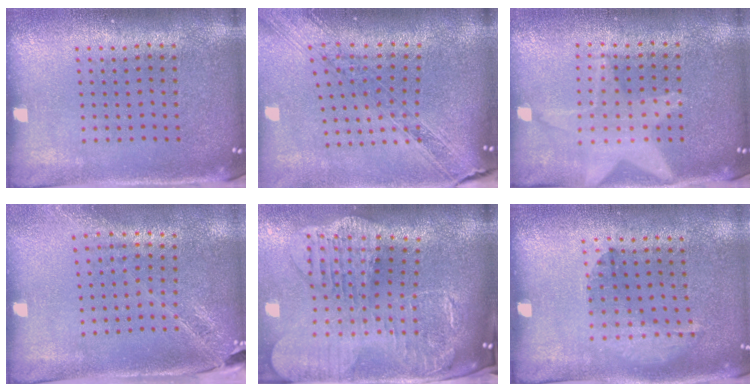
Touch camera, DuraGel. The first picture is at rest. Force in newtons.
{"total": 1.7, "press": 1.5, "slide": 0.8}
{"total": 1.2, "press": 1.2, "slide": 0.2}
{"total": 1.7, "press": 1.5, "slide": 0.8}
{"total": 3.3, "press": 2.6, "slide": 2.0}
{"total": 1.3, "press": 1.0, "slide": 0.8}